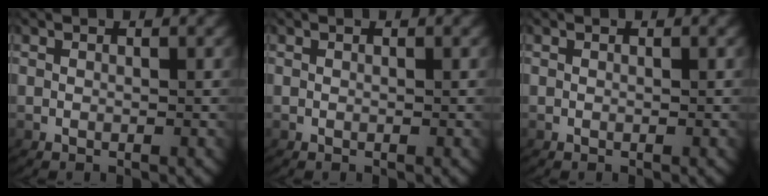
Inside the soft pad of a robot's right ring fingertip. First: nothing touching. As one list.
[{"total": 0.0}, {"total": 0.0}]